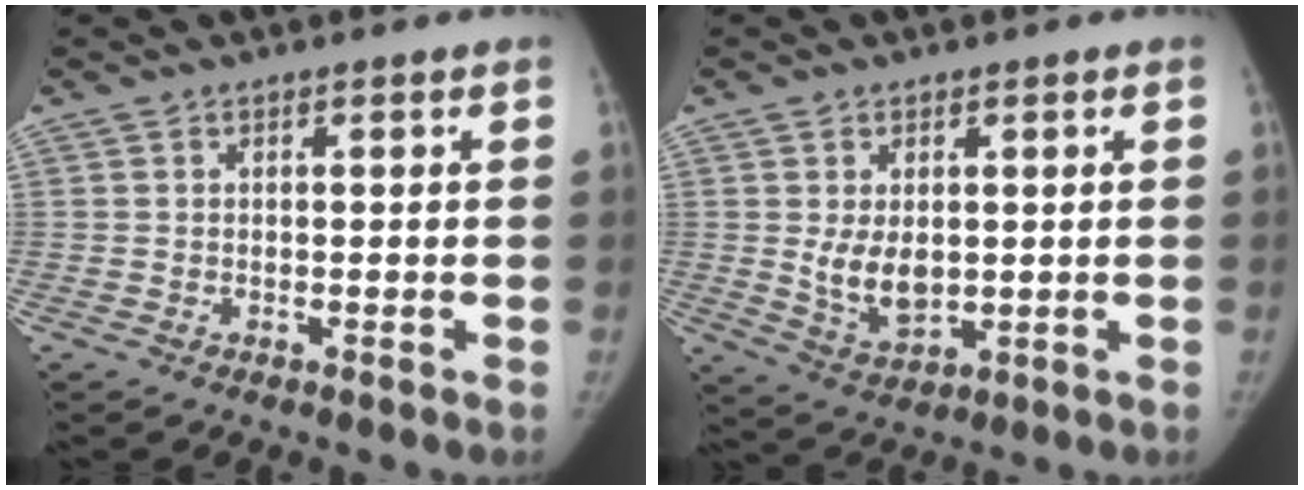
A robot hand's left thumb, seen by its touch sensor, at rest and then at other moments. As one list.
[{"total": 7.1, "force": [0.5, 4.4, 5.5], "torque": [-0.081, -0.017, 0.024]}]